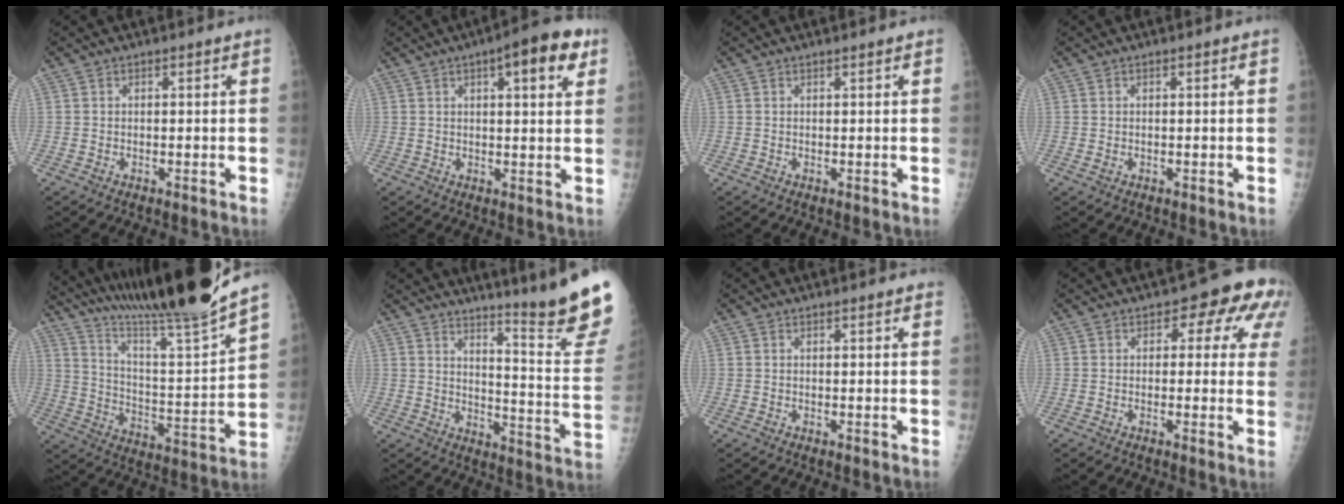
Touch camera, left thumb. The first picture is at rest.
{"total": 10.2, "force": [4.6, 3.4, 8.5], "torque": [-0.092, -0.001, 0.054]}
{"total": 0.5, "force": [0.4, 0.1, 0.3], "torque": [-0.006, -0.001, 0.004]}
{"total": 0.6, "force": [-0.1, 0.5, 0.4], "torque": [-0.010, 0.005, -0.001]}
{"total": 23.7, "force": [20.3, -0.8, 12.0], "torque": [-0.180, -0.120, 0.325]}
{"total": 20.1, "force": [16.3, -0.4, 11.7], "torque": [-0.134, -0.165, 0.210]}
{"total": 1.5, "force": [1.2, 0.2, 0.8], "torque": [-0.006, 0.002, 0.014]}
{"total": 9.0, "force": [3.2, 5.3, 6.5], "torque": [-0.015, 0.002, 0.024]}